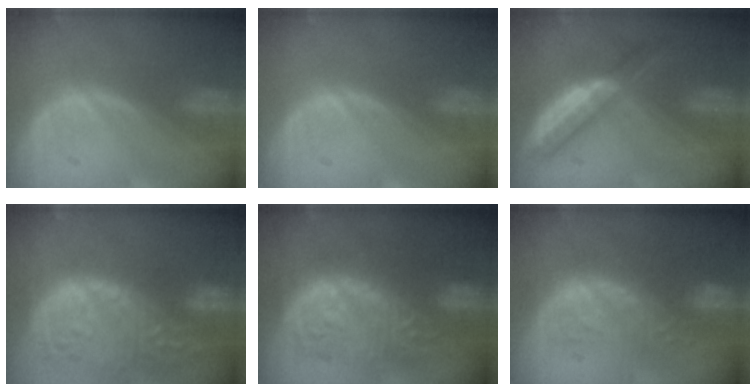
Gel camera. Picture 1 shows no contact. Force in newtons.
{"total": 0.0}
{"total": 5.8, "press": 5.2, "slide": 2.6}
{"total": 15.4, "press": 12.6, "slide": 8.9}
{"total": 12.8, "press": 12.7, "slide": 1.2}
{"total": 9.9, "press": 9.3, "slide": 3.4}